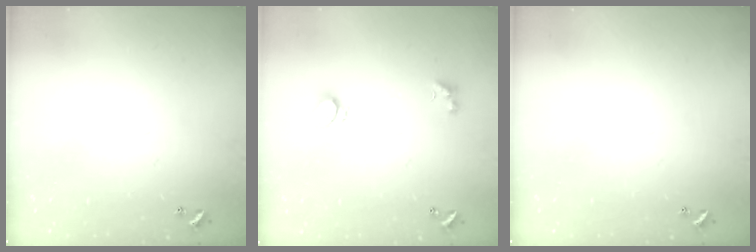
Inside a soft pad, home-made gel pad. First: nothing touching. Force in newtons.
{"total": 2.1, "press": 2.0, "slide": 0.6}
{"total": 0.0}